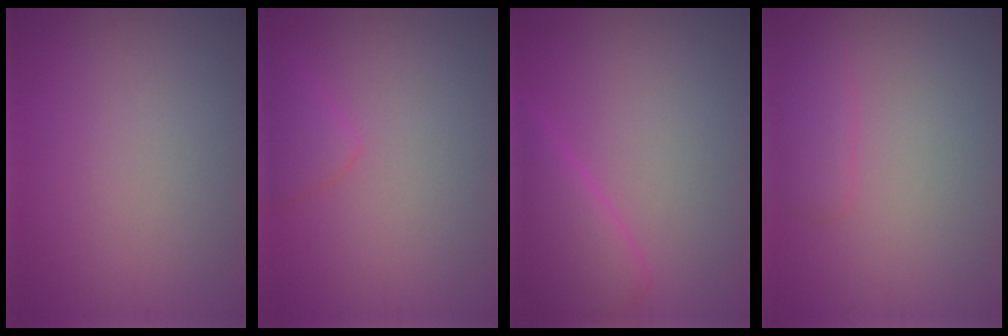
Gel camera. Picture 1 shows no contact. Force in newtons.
{"total": 1.9, "press": 1.9, "slide": 0.2}
{"total": 4.1, "press": 4.0, "slide": 0.2}
{"total": 1.8, "press": 1.8, "slide": 0.2}